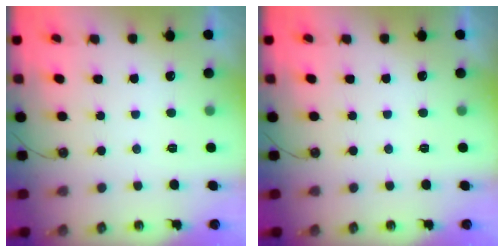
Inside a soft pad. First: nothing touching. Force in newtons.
{"total": 0.0}